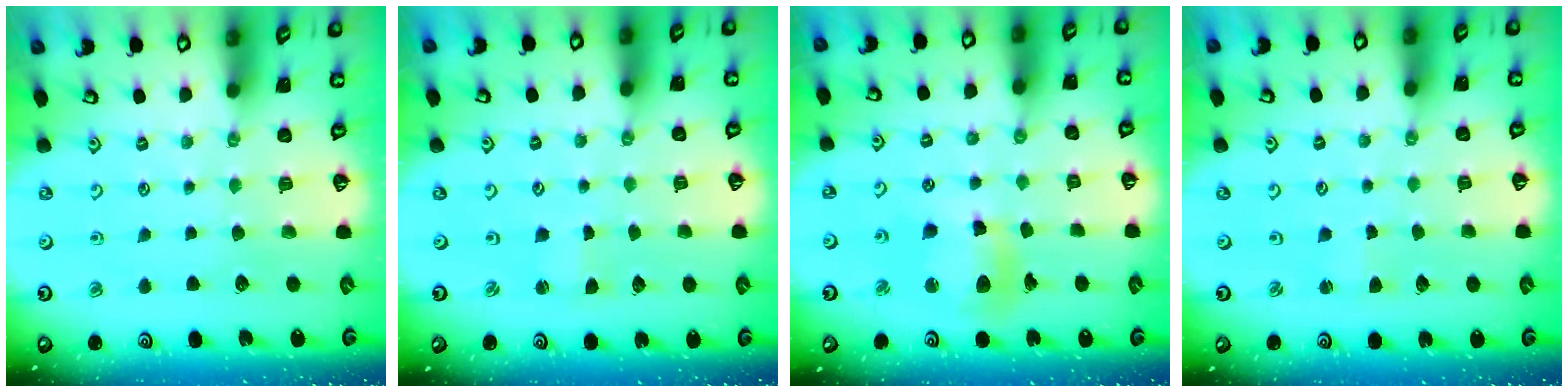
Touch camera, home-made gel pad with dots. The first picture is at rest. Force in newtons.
{"total": 0.6, "press": 0.6, "slide": 0.0}
{"total": 12.2, "press": 12.0, "slide": 2.4}
{"total": 0.7, "press": 0.7, "slide": 0.1}